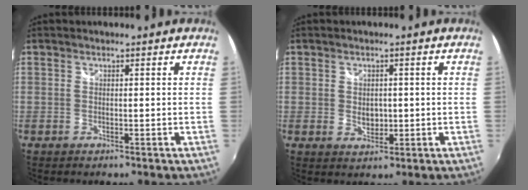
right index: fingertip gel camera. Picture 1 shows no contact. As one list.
[{"total": 3.1, "force": [-0.1, 2.4, 2.0], "torque": [-0.030, -0.002, 0.000]}]